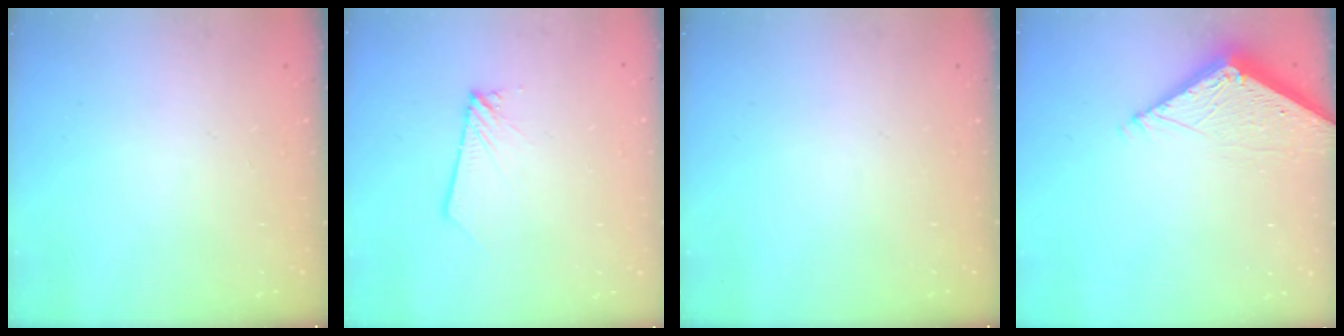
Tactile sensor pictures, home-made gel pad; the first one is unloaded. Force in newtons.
{"total": 1.9, "press": 1.9, "slide": 0.1}
{"total": 0.0}
{"total": 7.3, "press": 7.3, "slide": 0.5}